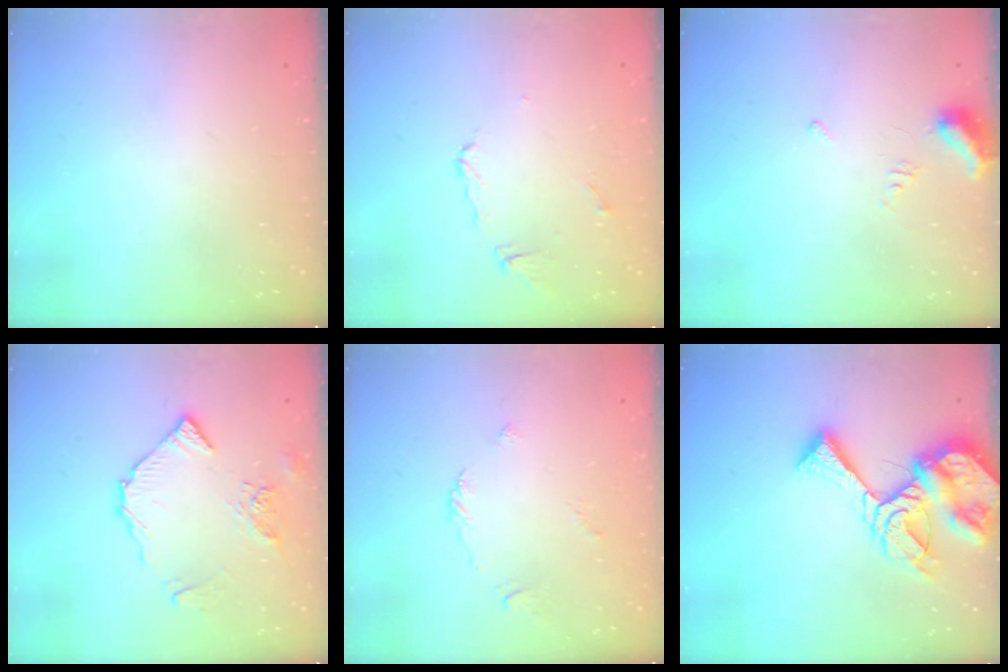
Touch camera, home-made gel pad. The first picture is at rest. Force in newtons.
{"total": 4.1, "press": 4.1, "slide": 0.5}
{"total": 5.1, "press": 5.1, "slide": 0.6}
{"total": 10.1, "press": 10.0, "slide": 1.1}
{"total": 2.7, "press": 2.7, "slide": 0.5}
{"total": 15.3, "press": 15.2, "slide": 1.8}